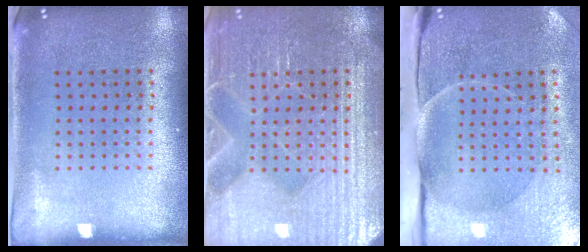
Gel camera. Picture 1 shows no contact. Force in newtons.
{"total": 4.5, "press": 4.5, "slide": 0.5}
{"total": 4.9, "press": 3.9, "slide": 2.9}